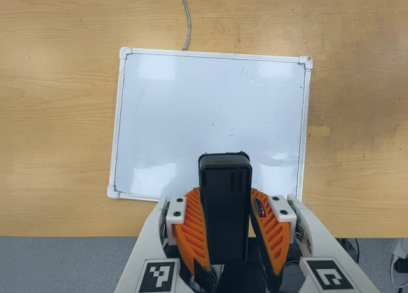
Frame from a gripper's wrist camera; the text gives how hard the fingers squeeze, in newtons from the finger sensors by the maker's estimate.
{"total": 5.5, "left": 5.1, "right": 6.0}